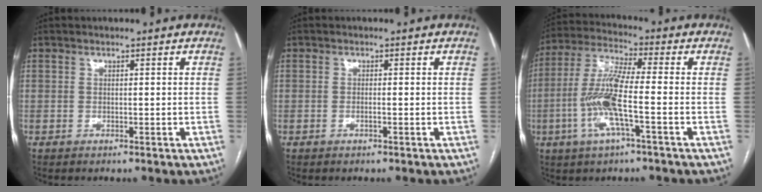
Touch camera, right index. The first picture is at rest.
{"total": 0.7, "force": [-0.3, 0.0, 0.6], "torque": [-0.012, 0.000, -0.004]}
{"total": 11.0, "force": [-2.8, 0.9, 10.6], "torque": [-0.226, 0.002, -0.061]}